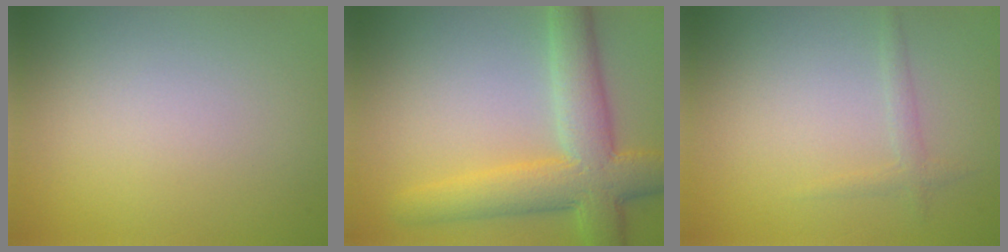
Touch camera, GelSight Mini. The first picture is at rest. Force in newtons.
{"total": 7.6, "press": 7.6, "slide": 0.4}
{"total": 1.2, "press": 1.2, "slide": 0.1}